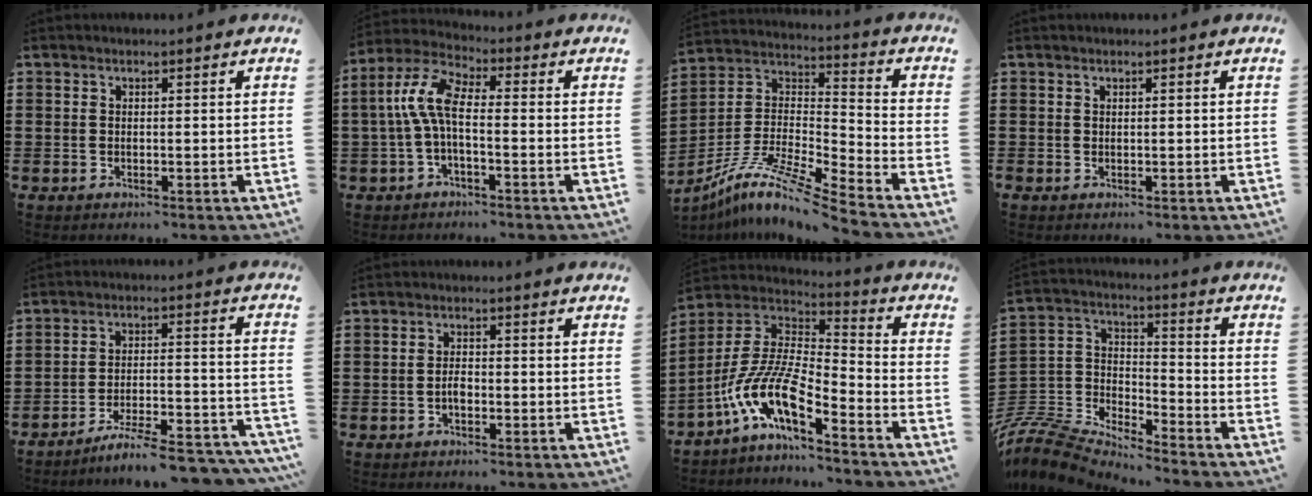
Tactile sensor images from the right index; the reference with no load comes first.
{"total": 6.9, "force": [-0.8, 2.6, 6.4], "torque": [-0.155, -0.007, -0.023]}
{"total": 9.8, "force": [-7.8, 0.3, 5.9], "torque": [-0.121, -0.008, -0.163]}
{"total": 0.0}
{"total": 7.2, "force": [-6.5, 0.3, 3.0], "torque": [-0.040, 0.005, -0.123]}
{"total": 1.9, "force": [-0.9, 0.8, 1.5], "torque": [-0.030, 0.002, -0.018]}
{"total": 11.1, "force": [-7.2, 3.3, 7.7], "torque": [-0.179, -0.008, -0.148]}
{"total": 7.3, "force": [-7.0, 1.7, 1.1], "torque": [-0.060, -0.011, -0.151]}